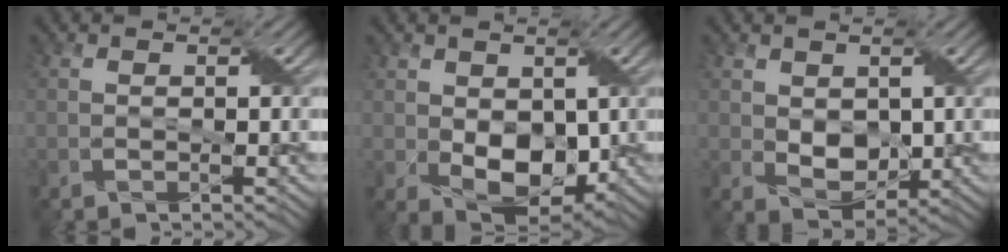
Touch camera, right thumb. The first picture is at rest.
{"total": 7.1, "force": [0.0, 5.1, 4.9], "torque": [-0.096, -0.020, 0.007]}
{"total": 4.3, "force": [0.6, 3.1, 2.9], "torque": [-0.061, -0.010, 0.016]}